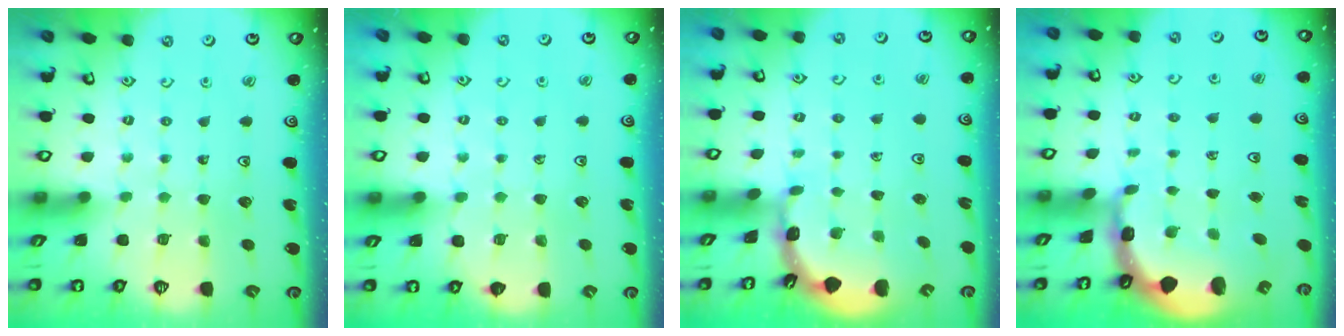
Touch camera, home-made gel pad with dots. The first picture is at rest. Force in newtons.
{"total": 3.7, "press": 3.5, "slide": 1.1}
{"total": 1.8, "press": 1.8, "slide": 0.1}
{"total": 2.2, "press": 2.0, "slide": 1.0}